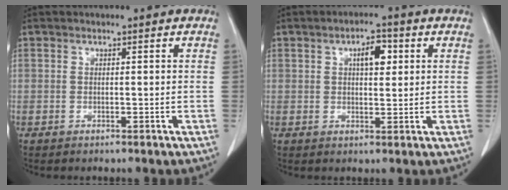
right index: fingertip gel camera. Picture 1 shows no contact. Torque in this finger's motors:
{"motor_torque": [0.29, 0.28, 0.07, 0.05]}